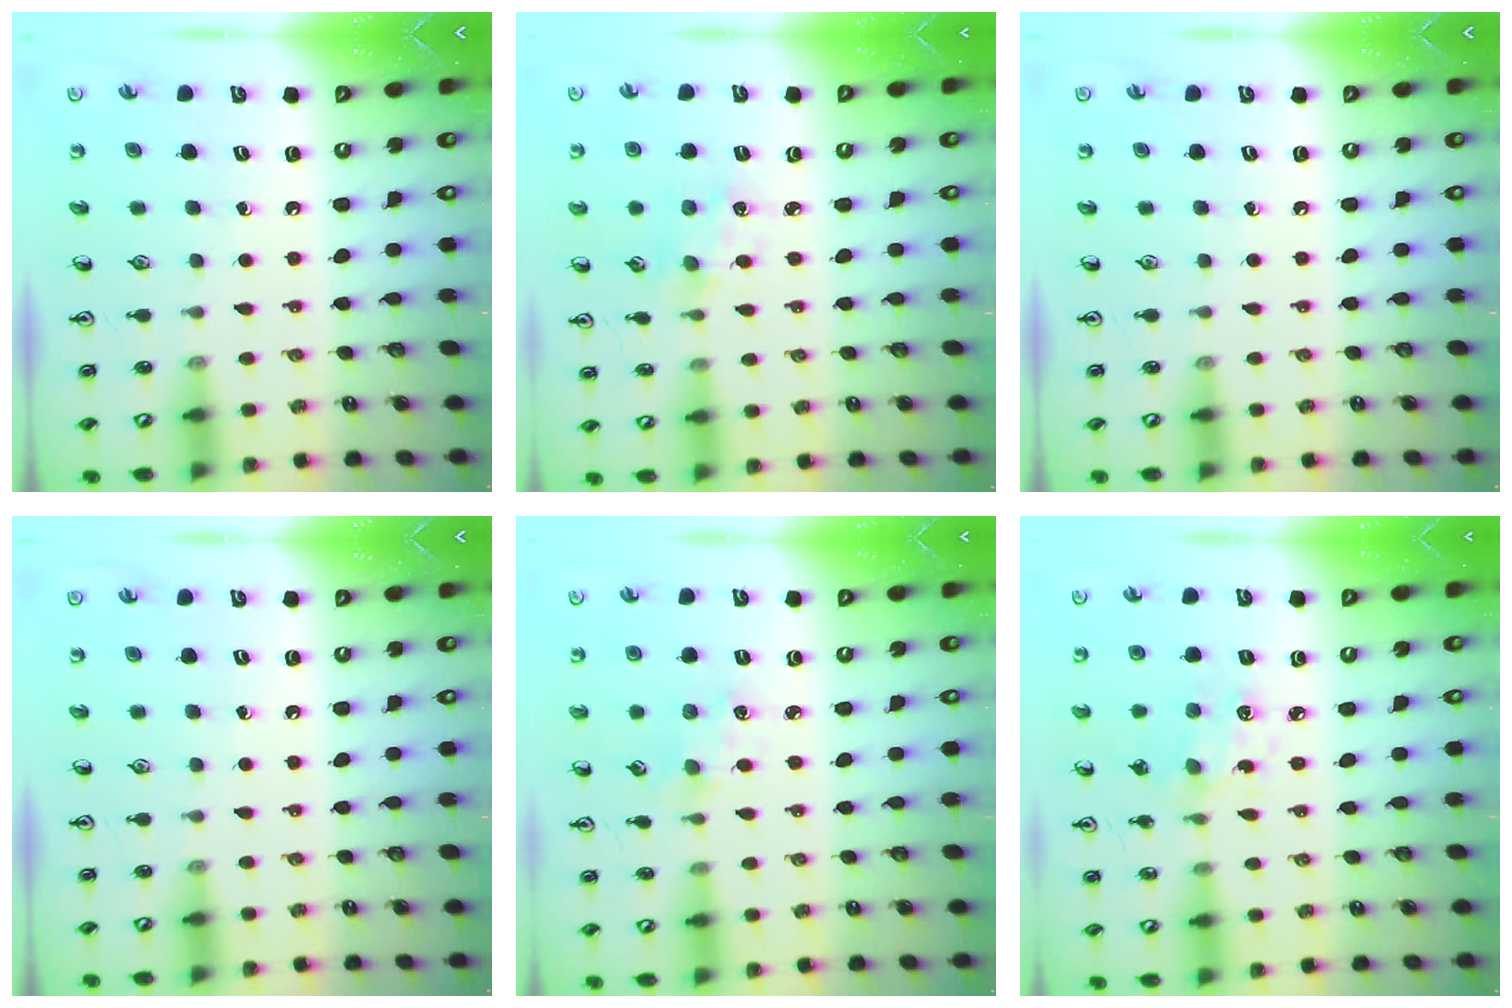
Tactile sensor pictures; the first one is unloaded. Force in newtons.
{"total": 1.2, "press": 1.2, "slide": 0.2}
{"total": 0.0}
{"total": 0.0}
{"total": 2.8, "press": 2.8, "slide": 0.4}
{"total": 2.6, "press": 2.4, "slide": 0.9}